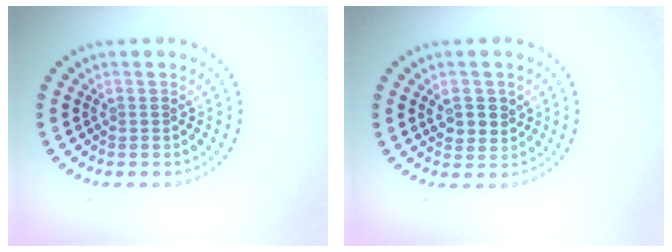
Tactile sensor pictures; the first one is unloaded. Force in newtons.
{"total": 2.5, "press": 2.4, "slide": 0.8}